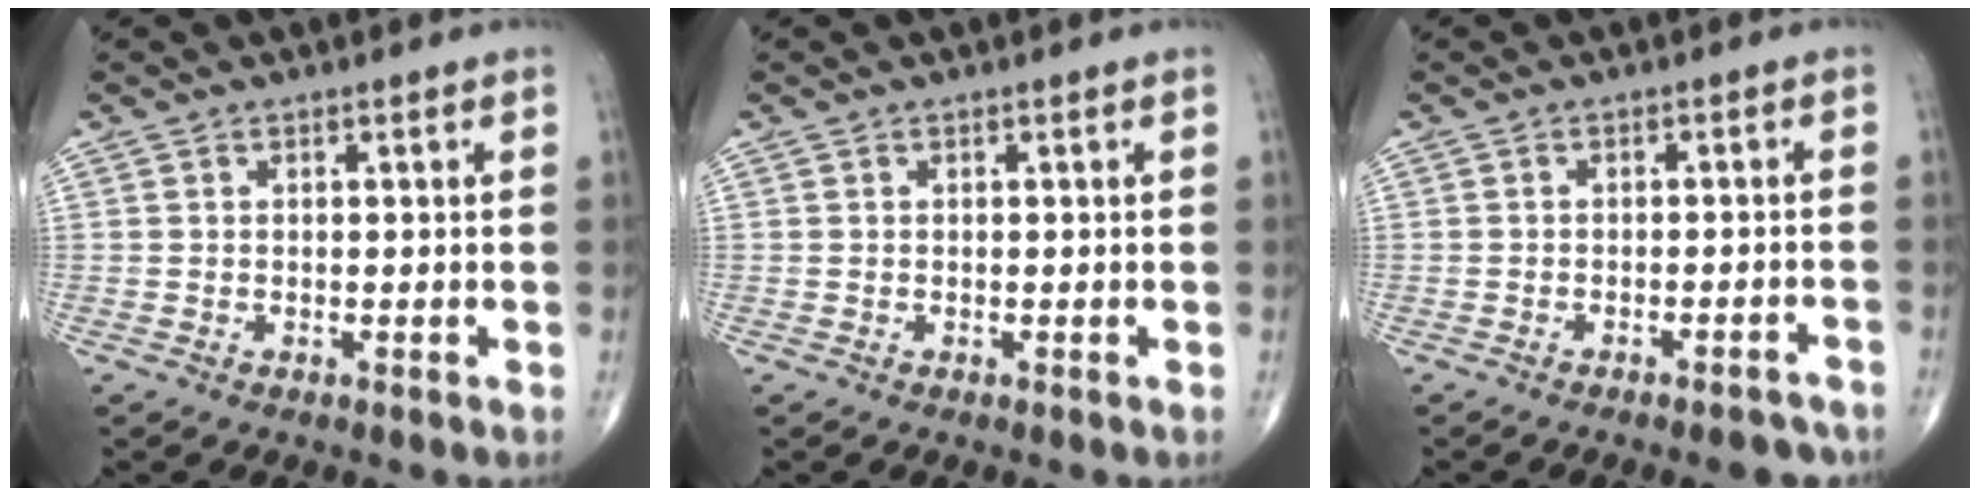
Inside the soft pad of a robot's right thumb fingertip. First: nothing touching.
{"total": 0.0}
{"total": 5.3, "force": [-4.7, 1.3, 2.2], "torque": [-0.020, 0.025, -0.055]}